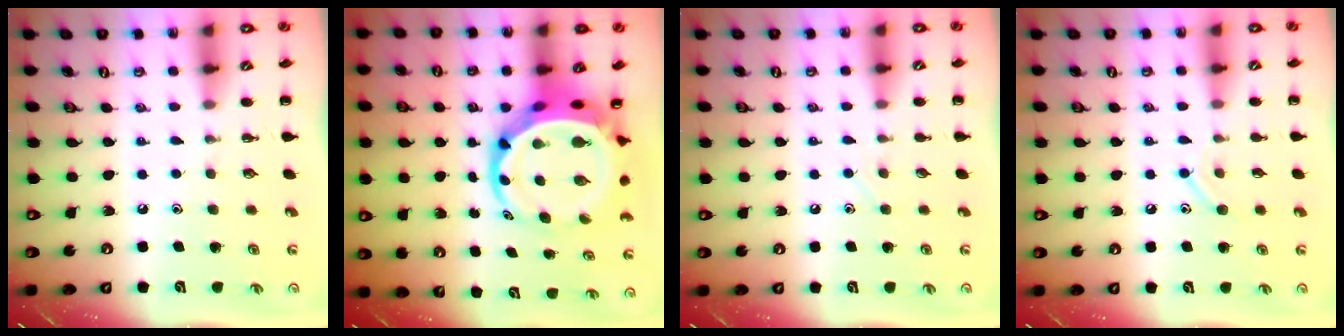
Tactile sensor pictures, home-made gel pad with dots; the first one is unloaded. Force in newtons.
{"total": 9.6, "press": 9.3, "slide": 2.7}
{"total": 2.4, "press": 2.3, "slide": 0.7}
{"total": 7.5, "press": 7.4, "slide": 1.4}